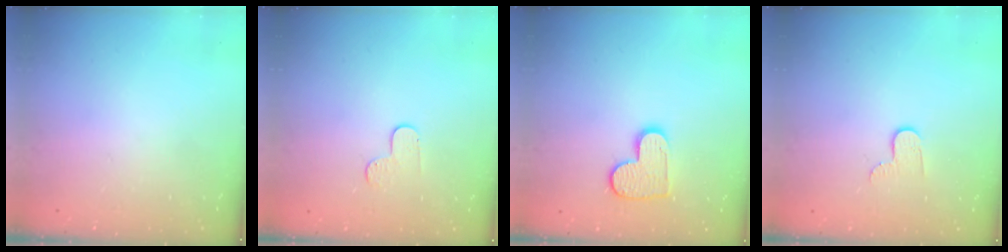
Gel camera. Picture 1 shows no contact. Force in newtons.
{"total": 3.8, "press": 3.8, "slide": 0.4}
{"total": 9.6, "press": 9.6, "slide": 0.6}
{"total": 4.6, "press": 4.6, "slide": 0.5}